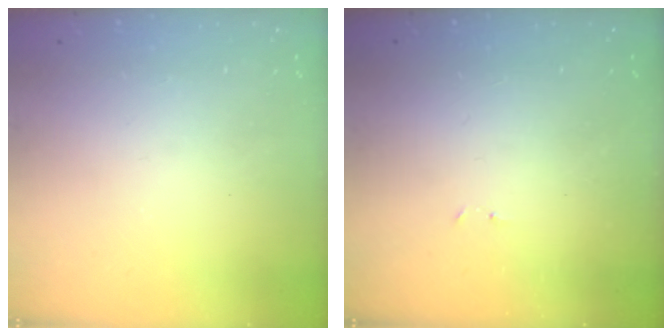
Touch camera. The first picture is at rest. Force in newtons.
{"total": 3.0, "press": 2.9, "slide": 0.4}